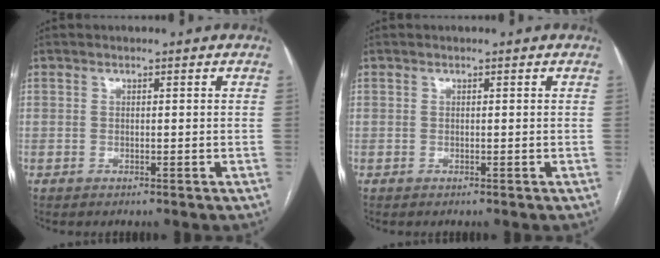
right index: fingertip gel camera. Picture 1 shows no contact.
{"total": 0.0}